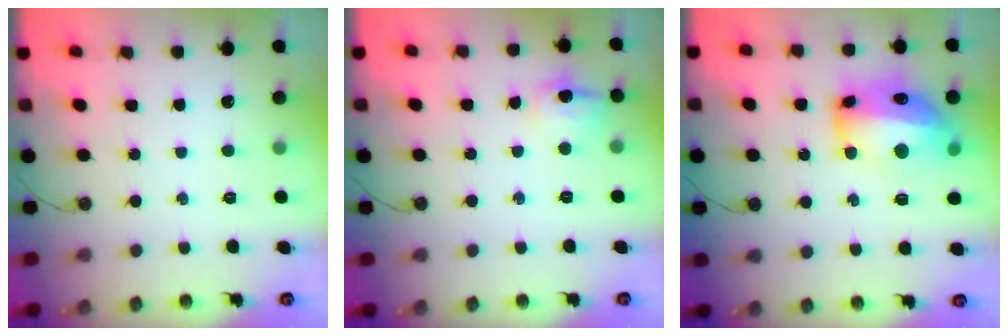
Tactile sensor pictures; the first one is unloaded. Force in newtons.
{"total": 10.5, "press": 10.5, "slide": 1.0}
{"total": 16.5, "press": 16.4, "slide": 1.6}